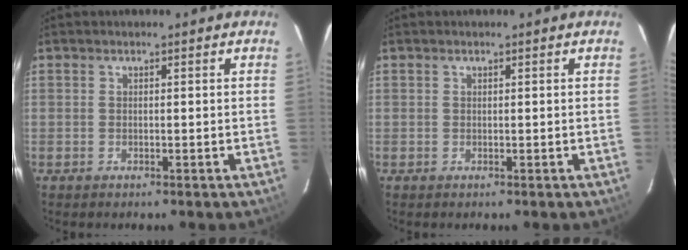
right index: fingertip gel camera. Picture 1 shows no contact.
{"total": 0.0}